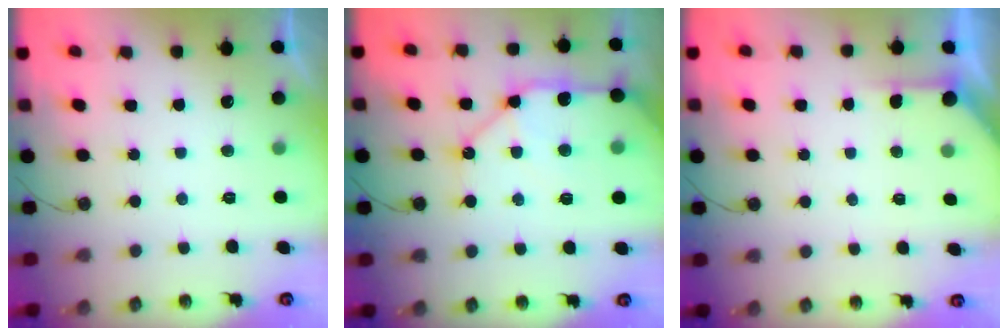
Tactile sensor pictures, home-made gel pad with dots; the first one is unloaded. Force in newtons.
{"total": 15.9, "press": 15.7, "slide": 2.4}
{"total": 2.4, "press": 2.4, "slide": 0.3}